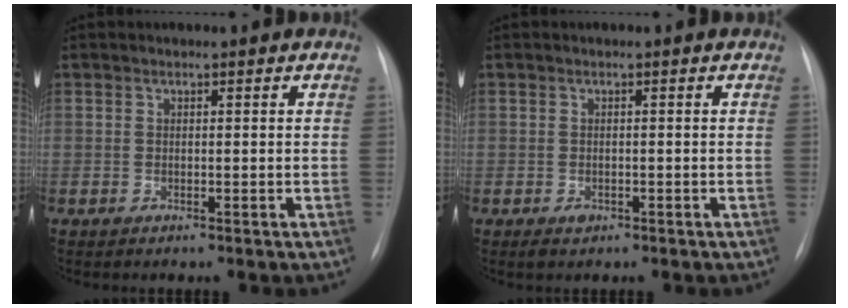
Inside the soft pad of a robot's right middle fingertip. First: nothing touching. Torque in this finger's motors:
{"motor_torque": [0.34, -0.21, 0.00, 0.01]}